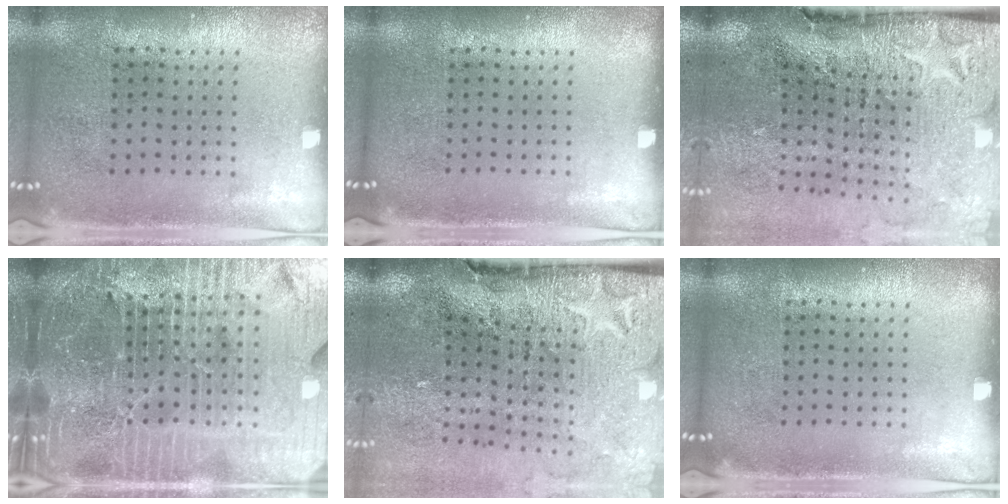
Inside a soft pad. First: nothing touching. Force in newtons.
{"total": 0.0}
{"total": 4.9, "press": 3.8, "slide": 3.0}
{"total": 7.2, "press": 6.2, "slide": 3.7}
{"total": 4.8, "press": 3.8, "slide": 2.9}
{"total": 0.0}